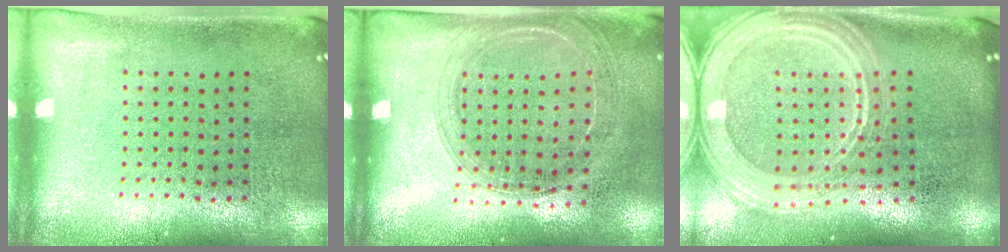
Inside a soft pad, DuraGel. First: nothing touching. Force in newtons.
{"total": 1.6, "press": 1.5, "slide": 0.2}
{"total": 3.0, "press": 2.5, "slide": 1.7}